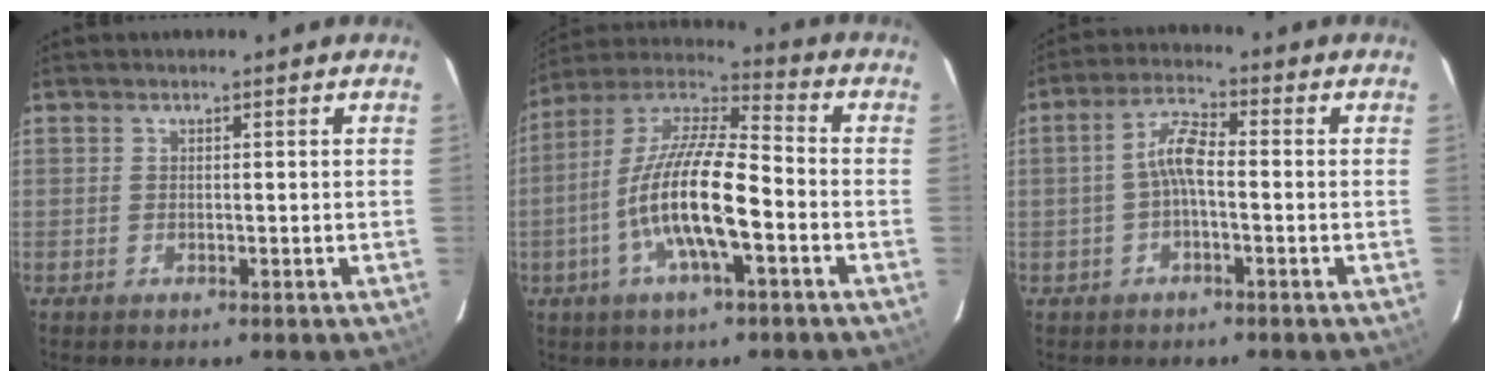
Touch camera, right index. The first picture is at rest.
{"total": 15.7, "force": [-4.8, 3.6, 14.5], "torque": [-0.279, -0.005, -0.097]}
{"total": 5.0, "force": [-1.1, 1.6, 4.6], "torque": [-0.096, 0.017, -0.024]}